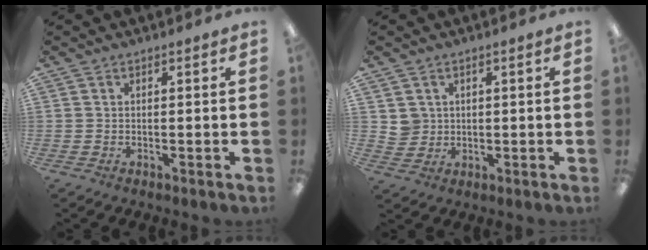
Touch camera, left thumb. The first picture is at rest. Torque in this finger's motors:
{"motor_torque": [-0.03, -0.01, 0.00, -0.01, 0.00]}